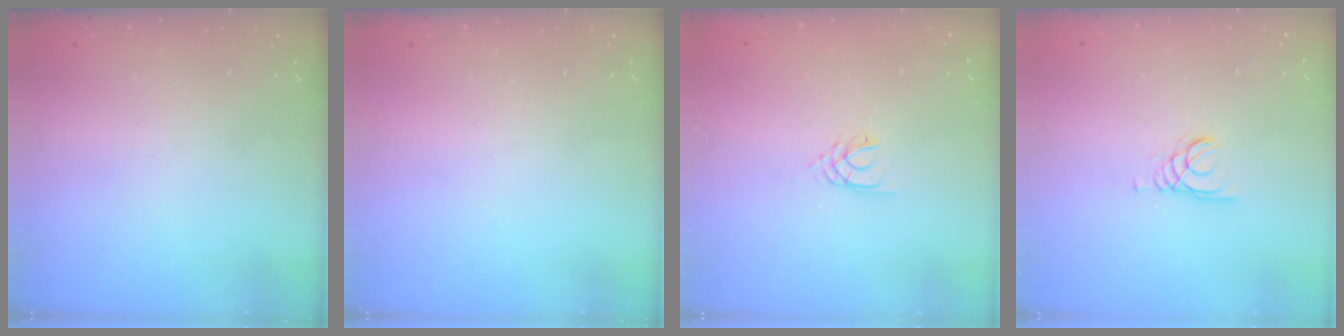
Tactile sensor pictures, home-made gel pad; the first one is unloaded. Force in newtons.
{"total": 0.0}
{"total": 2.1, "press": 2.1, "slide": 0.3}
{"total": 1.6, "press": 1.6, "slide": 0.0}